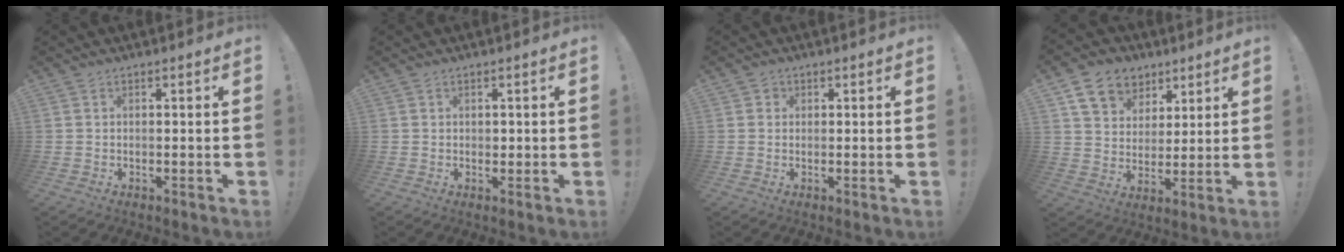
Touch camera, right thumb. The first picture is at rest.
{"total": 1.0, "force": [0.3, 0.9, 0.2], "torque": [0.001, 0.000, 0.004]}
{"total": 1.4, "force": [0.5, 1.3, 0.3], "torque": [-0.004, 0.002, 0.008]}
{"total": 12.5, "force": [7.0, 9.4, 4.5], "torque": [-0.067, -0.037, 0.139]}